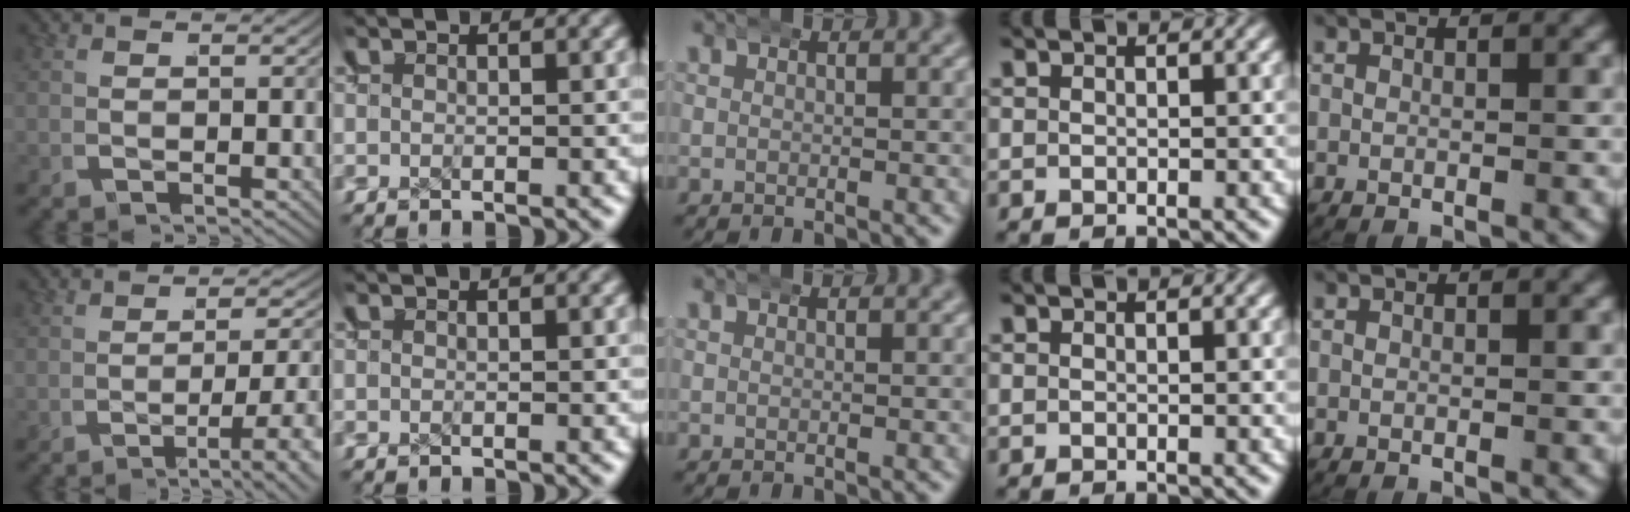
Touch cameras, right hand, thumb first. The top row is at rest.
{"thumb": {"total": 5.7, "force": [-2.6, 1.7, 4.9], "torque": [-0.078, 0.002, -0.046]}}